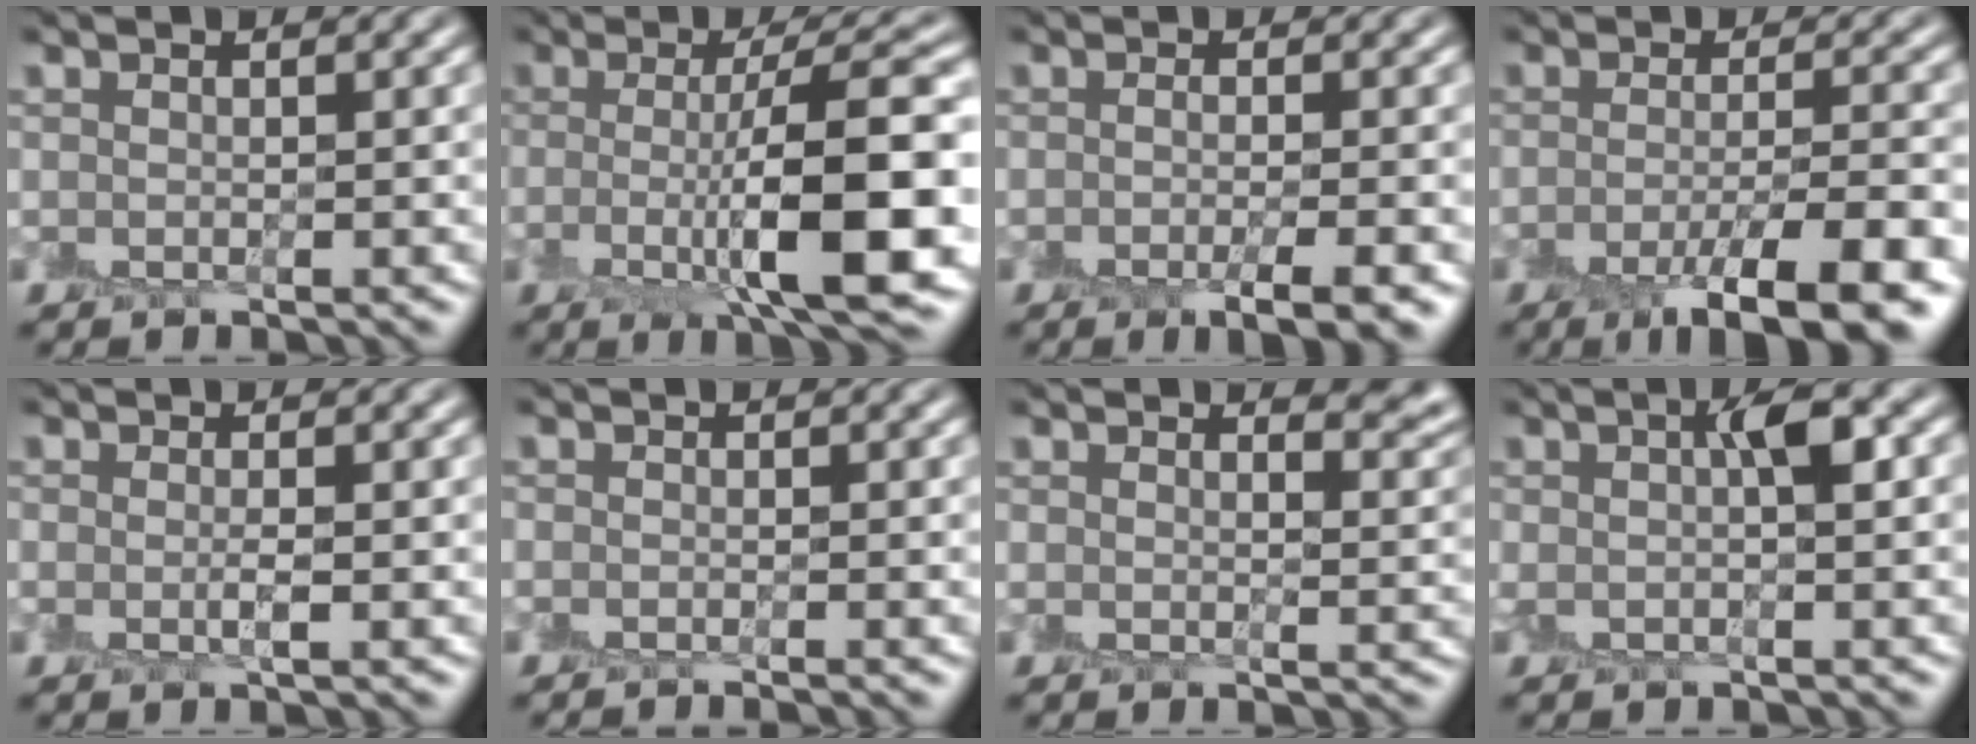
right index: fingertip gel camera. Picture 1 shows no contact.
{"total": 9.7, "force": [-1.1, 2.0, 9.5], "torque": [-0.138, -0.008, -0.017]}
{"total": 3.7, "force": [-1.9, 0.7, 3.1], "torque": [-0.049, -0.011, -0.027]}
{"total": 8.2, "force": [-4.6, 1.8, 6.5], "torque": [-0.090, -0.012, -0.074]}
{"total": 1.0, "force": [-0.2, -0.1, 0.9], "torque": [-0.022, -0.004, -0.006]}
{"total": 0.8, "force": [-0.8, -0.2, 0.2], "torque": [-0.004, -0.009, -0.016]}
{"total": 3.4, "force": [2.7, 1.0, 1.8], "torque": [-0.023, -0.001, 0.043]}
{"total": 3.1, "force": [0.6, 0.6, 3.0], "torque": [-0.052, 0.009, 0.002]}